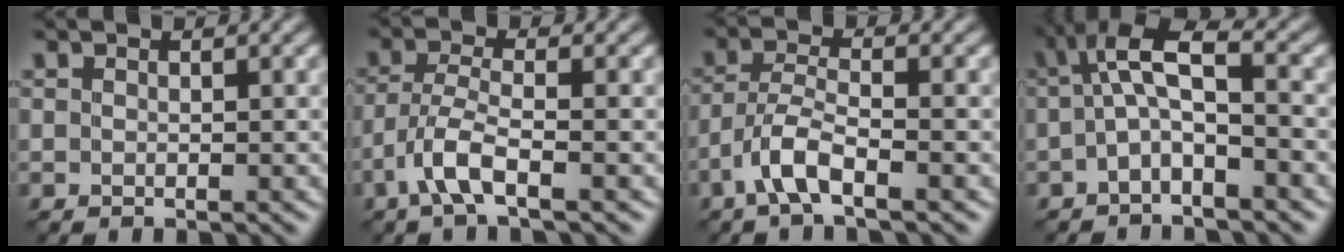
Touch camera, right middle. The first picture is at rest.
{"total": 3.7, "force": [-2.0, 0.8, 3.0], "torque": [-0.067, 0.005, -0.049]}
{"total": 3.7, "force": [-2.1, 0.9, 2.9], "torque": [-0.063, 0.007, -0.052]}
{"total": 4.7, "force": [0.1, 1.5, 4.4], "torque": [-0.083, 0.014, -0.007]}